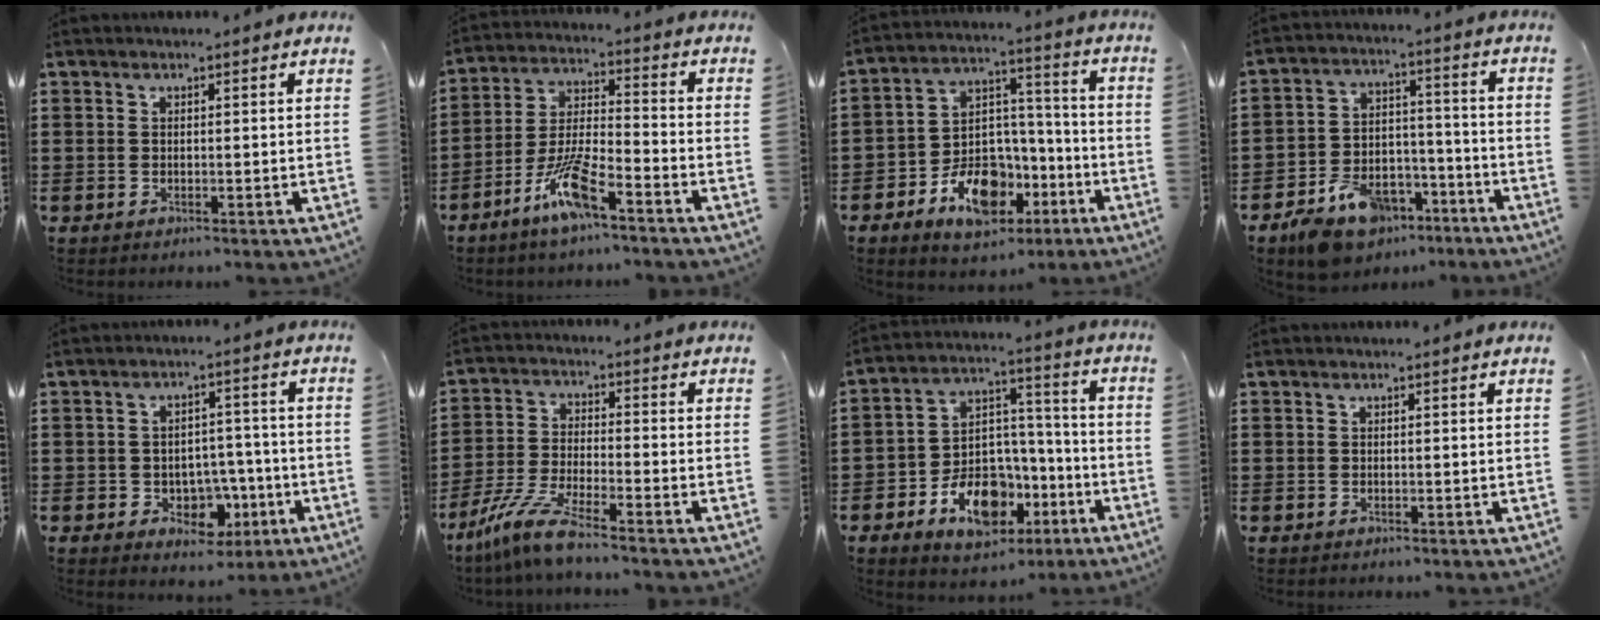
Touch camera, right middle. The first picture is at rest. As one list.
[{"total": 8.7, "force": [-5.6, 1.5, 6.5], "torque": [-0.148, -0.005, -0.109]}, {"total": 11.2, "force": [-6.2, 7.1, 6.1], "torque": [-0.114, 0.030, -0.106]}, {"total": 8.5, "force": [-6.9, 4.1, 2.7], "torque": [-0.059, 0.033, -0.132]}, {"total": 4.6, "force": [-1.8, 3.8, 1.8], "torque": [-0.036, 0.010, -0.035]}, {"total": 7.0, "force": [-5.8, 0.2, 3.9], "torque": [-0.102, -0.017, -0.118]}, {"total": 11.1, "force": [-5.9, 7.2, 6.1], "torque": [-0.115, 0.029, -0.101]}, {"total": 0.0}]